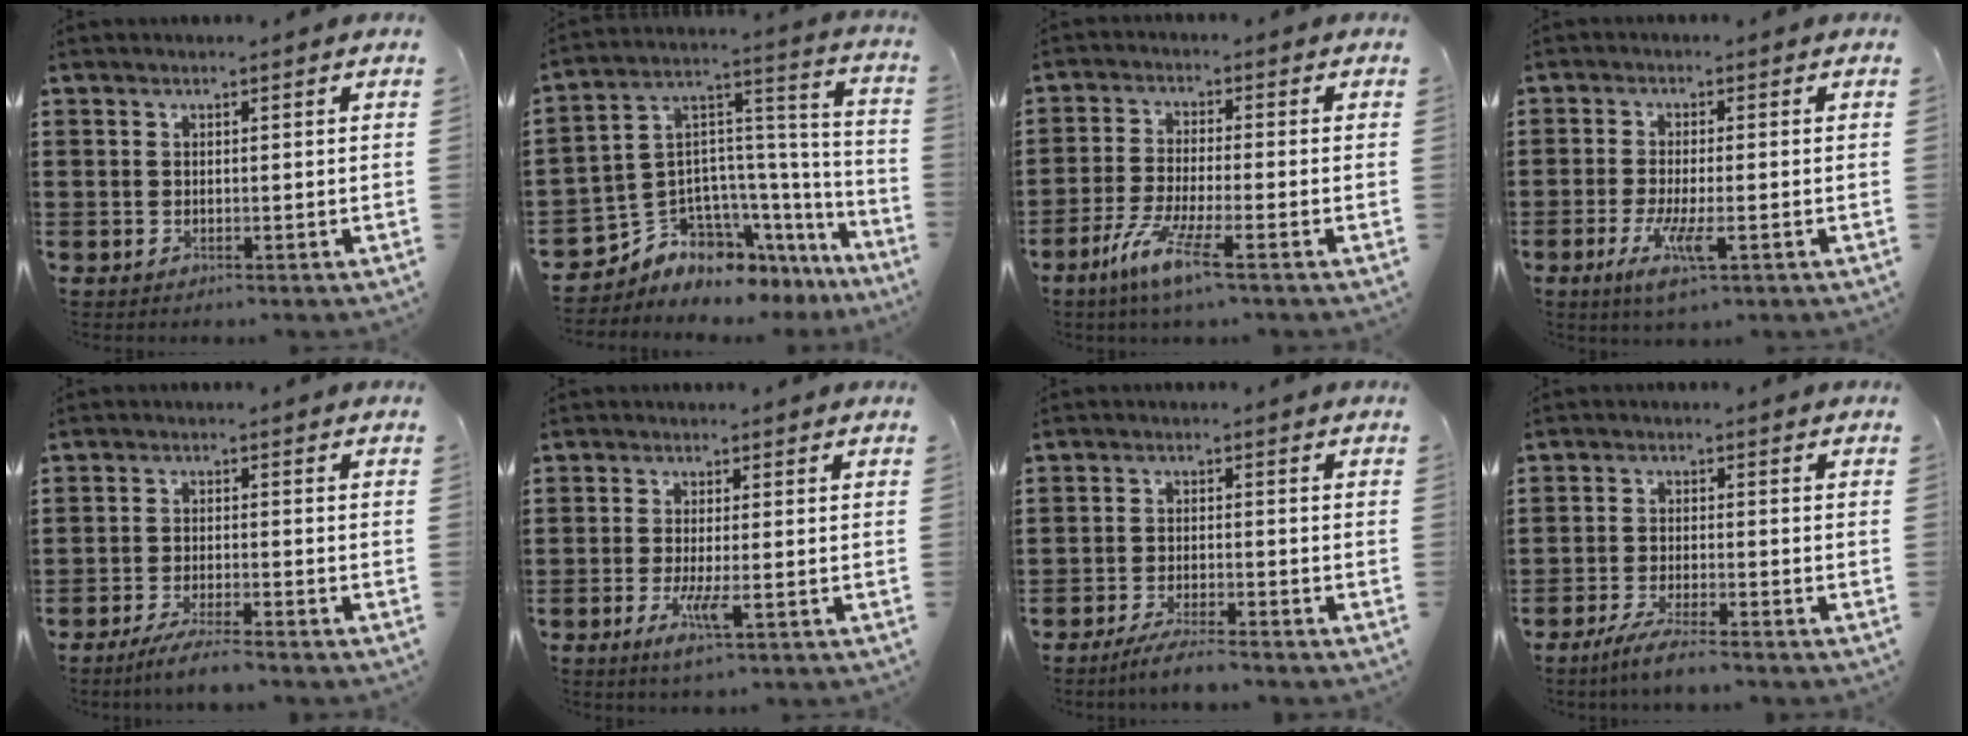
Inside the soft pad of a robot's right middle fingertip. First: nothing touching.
{"total": 5.6, "force": [-4.5, 3.3, 0.1], "torque": [-0.031, -0.019, -0.091]}
{"total": 6.8, "force": [-4.1, 0.4, 5.4], "torque": [-0.112, -0.014, -0.077]}
{"total": 5.8, "force": [-2.3, 1.1, 5.2], "torque": [-0.118, -0.020, -0.045]}
{"total": 3.6, "force": [-3.1, -0.3, 1.8], "torque": [-0.036, -0.008, -0.060]}
{"total": 4.1, "force": [-1.5, 0.5, 3.8], "torque": [-0.085, -0.016, -0.030]}
{"total": 3.4, "force": [-3.0, -0.2, 1.5], "torque": [-0.032, -0.006, -0.059]}
{"total": 3.6, "force": [-3.1, -0.3, 2.0], "torque": [-0.047, -0.010, -0.060]}